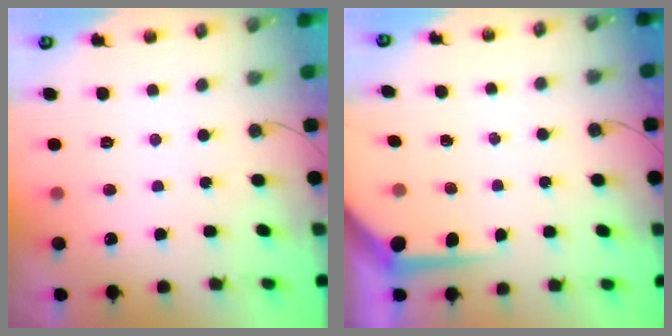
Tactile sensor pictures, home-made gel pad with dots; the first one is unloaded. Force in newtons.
{"total": 5.3, "press": 5.3, "slide": 0.3}